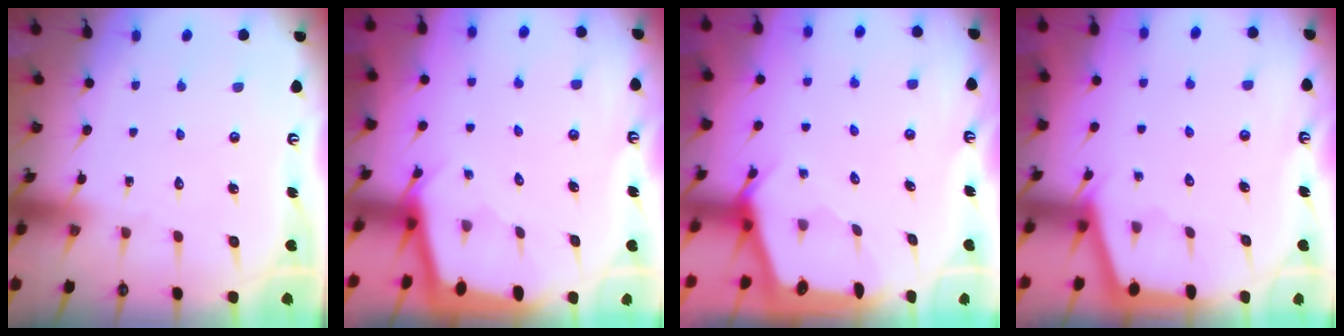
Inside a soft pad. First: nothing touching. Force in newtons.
{"total": 2.1, "press": 2.1, "slide": 0.1}
{"total": 2.5, "press": 2.5, "slide": 0.2}
{"total": 2.4, "press": 2.3, "slide": 0.4}